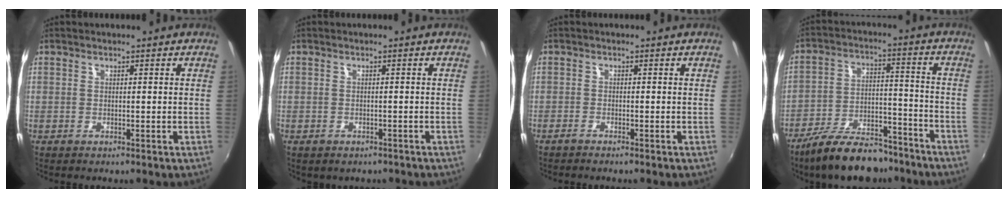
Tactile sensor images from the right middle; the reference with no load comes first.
{"total": 1.8, "force": [-1.0, 1.3, 0.7], "torque": [-0.017, -0.006, -0.009]}
{"total": 1.1, "force": [-1.0, 0.0, 0.5], "torque": [-0.016, -0.002, -0.023]}
{"total": 16.2, "force": [-12.8, 6.2, 7.9], "torque": [-0.149, 0.005, -0.196]}